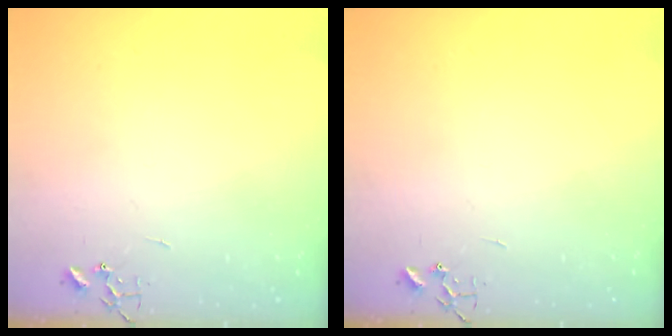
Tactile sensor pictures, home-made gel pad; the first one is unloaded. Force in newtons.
{"total": 0.0}